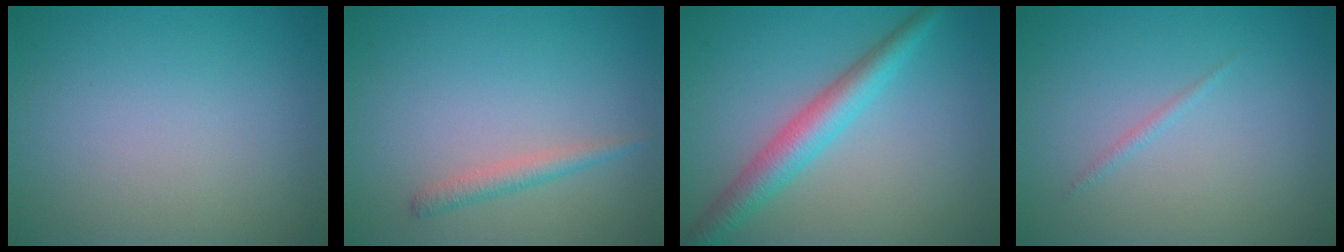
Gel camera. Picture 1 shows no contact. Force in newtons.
{"total": 1.6, "press": 1.6, "slide": 0.1}
{"total": 4.2, "press": 4.2, "slide": 0.1}
{"total": 0.6, "press": 0.6, "slide": 0.1}